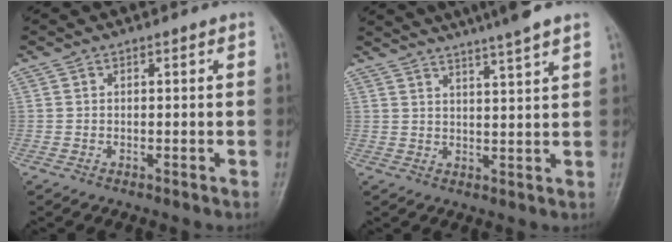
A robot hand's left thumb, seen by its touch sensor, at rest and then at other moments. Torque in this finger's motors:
{"motor_torque": [1.92, -1.11, 1.28, -1.49, 0.23]}